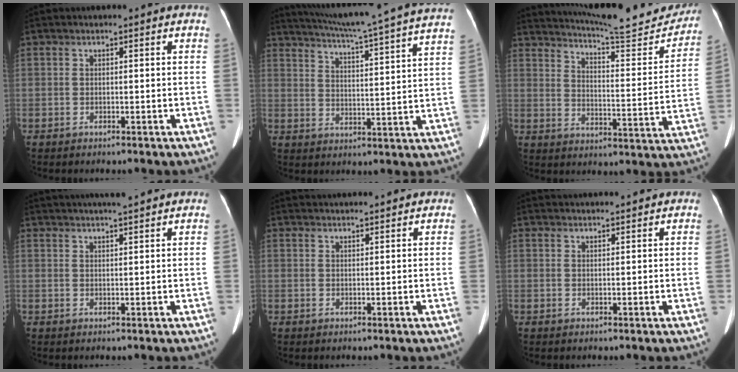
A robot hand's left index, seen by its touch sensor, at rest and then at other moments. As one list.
[{"total": 24.6, "force": [22.1, -1.3, 10.8], "torque": [-0.184, -0.042, 0.285]}, {"total": 20.8, "force": [19.5, 2.3, 6.9], "torque": [-0.102, -0.051, 0.250]}, {"total": 8.5, "force": [7.4, 0.2, 4.1], "torque": [-0.063, 0.023, 0.098]}, {"total": 7.4, "force": [7.1, 0.7, 2.1], "torque": [-0.027, 0.027, 0.086]}, {"total": 7.2, "force": [6.9, 0.8, 2.0], "torque": [-0.025, 0.027, 0.081]}]